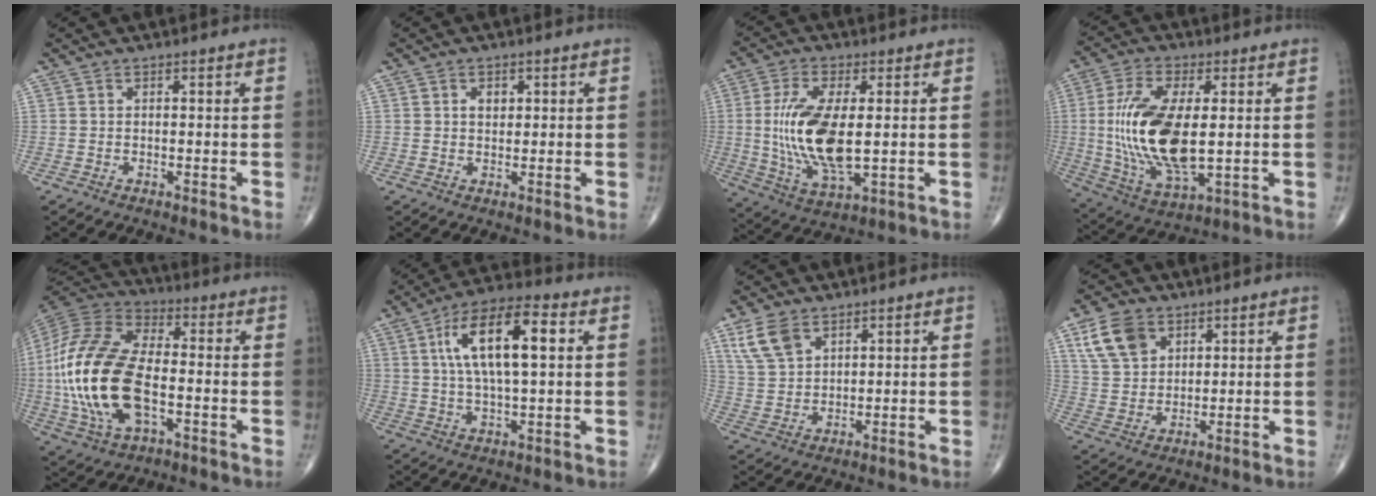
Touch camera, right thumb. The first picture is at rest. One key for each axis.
{"total": 2.3, "fx": 0.7, "fy": 1.6, "fz": 1.4, "tx": -0.012, "ty": -0.002, "tz": 0.010}
{"total": 16.5, "fx": 0.4, "fy": 6.9, "fz": 15.0, "tx": -0.309, "ty": -0.018, "tz": 0.016}
{"total": 18.7, "fx": 0.5, "fy": 8.2, "fz": 16.7, "tx": -0.341, "ty": -0.016, "tz": 0.017}
{"total": 23.3, "fx": -3.1, "fy": 12.0, "fz": 19.7, "tx": -0.425, "ty": 0.009, "tz": -0.056}
{"total": 15.2, "fx": 3.8, "fy": 5.6, "fz": 13.7, "tx": -0.240, "ty": 0.012, "tz": 0.060}
{"total": 7.3, "fx": 4.3, "fy": 4.2, "fz": 4.1, "tx": -0.075, "ty": -0.012, "tz": 0.096}
{"total": 9.3, "fx": 4.7, "fy": 6.3, "fz": 4.9, "tx": -0.077, "ty": -0.014, "tz": 0.096}